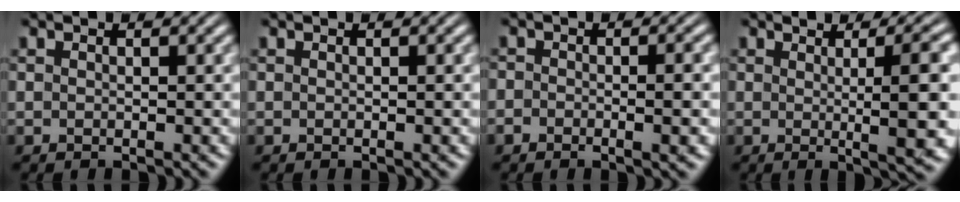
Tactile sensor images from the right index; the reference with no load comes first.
{"total": 0.0}
{"total": 1.5, "force": [-0.9, 0.8, 1.0], "torque": [-0.017, 0.002, -0.020]}
{"total": 6.1, "force": [0.4, 0.7, 6.0], "torque": [-0.072, 0.002, 0.005]}